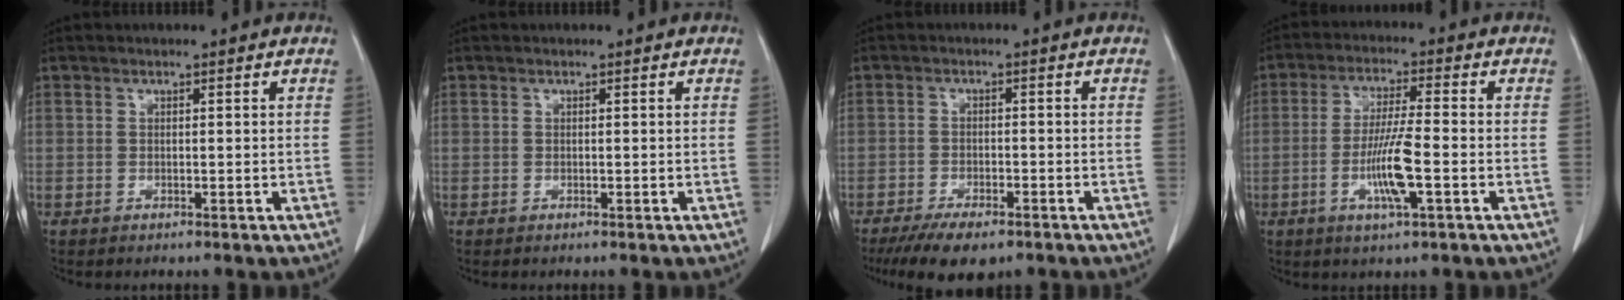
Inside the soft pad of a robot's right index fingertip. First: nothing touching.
{"total": 0.0}
{"total": 8.2, "force": [-6.1, 2.9, 4.7], "torque": [-0.073, -0.010, -0.095]}
{"total": 8.1, "force": [-2.4, 0.2, 7.7], "torque": [-0.150, -0.010, -0.048]}